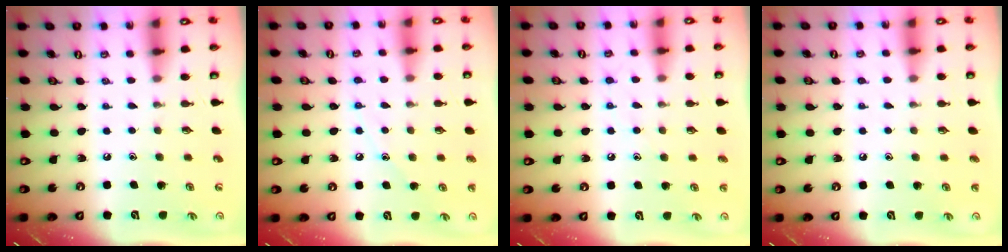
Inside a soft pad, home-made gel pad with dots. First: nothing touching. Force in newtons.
{"total": 7.1, "press": 7.1, "slide": 0.4}
{"total": 7.4, "press": 7.4, "slide": 0.6}
{"total": 2.5, "press": 2.4, "slide": 0.3}